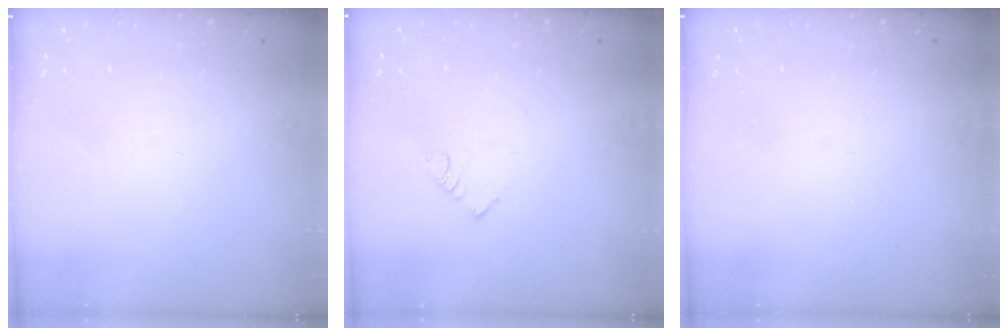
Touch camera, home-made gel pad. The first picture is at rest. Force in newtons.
{"total": 2.9, "press": 2.9, "slide": 0.5}
{"total": 0.0}